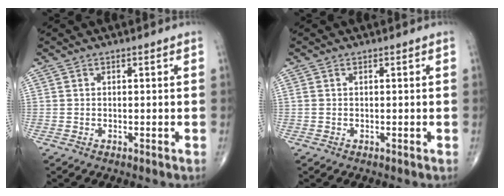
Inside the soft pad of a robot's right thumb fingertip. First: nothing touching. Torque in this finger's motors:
{"motor_torque": [-0.08, -0.09, 0.28, 0.11, -0.02]}